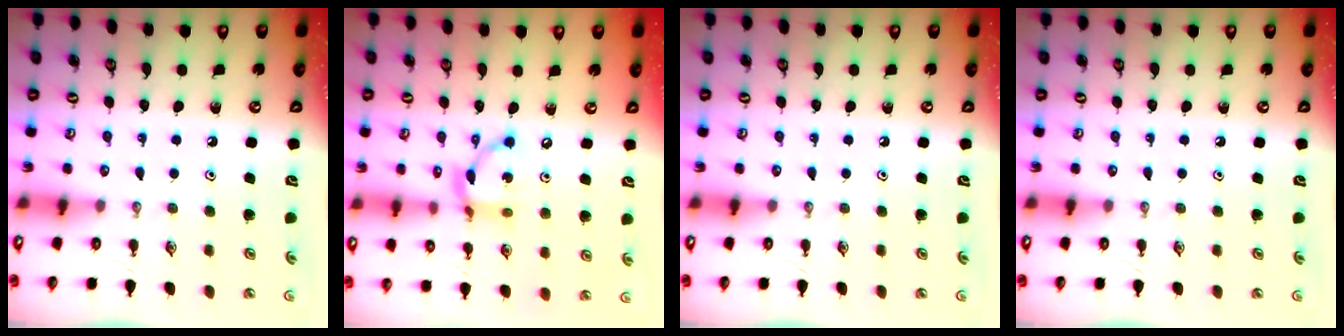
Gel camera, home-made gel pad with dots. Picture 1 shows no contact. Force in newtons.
{"total": 12.2, "press": 12.2, "slide": 0.9}
{"total": 0.0}
{"total": 0.0}